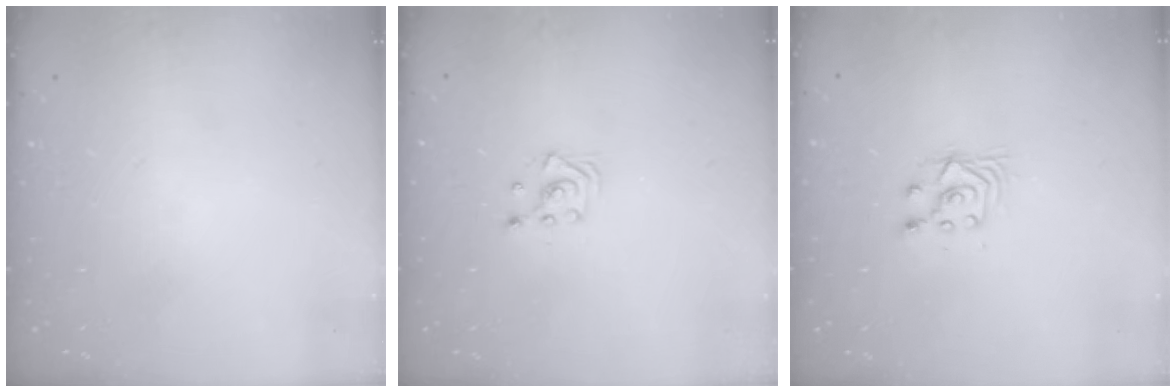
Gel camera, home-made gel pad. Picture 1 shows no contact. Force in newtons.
{"total": 3.1, "press": 3.1, "slide": 0.3}
{"total": 4.1, "press": 3.9, "slide": 1.3}